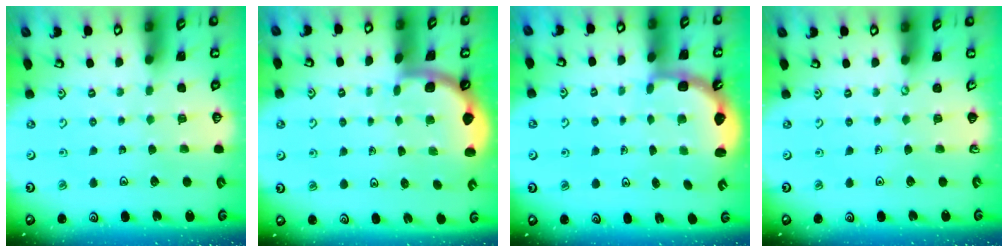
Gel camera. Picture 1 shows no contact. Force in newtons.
{"total": 1.7, "press": 1.7, "slide": 0.1}
{"total": 3.2, "press": 2.5, "slide": 2.0}
{"total": 0.0}